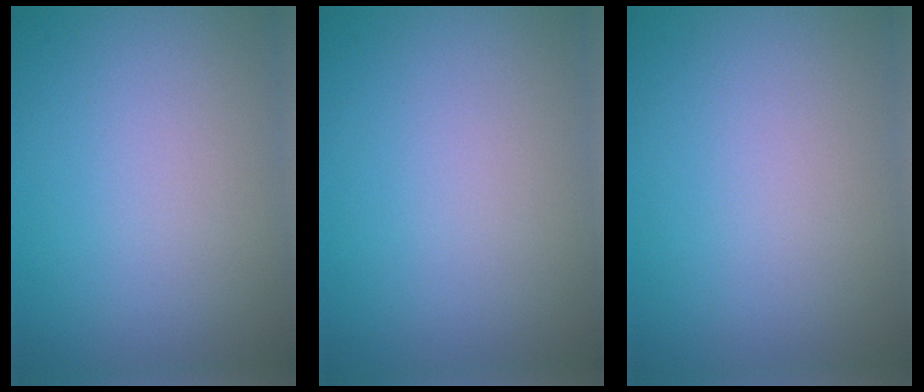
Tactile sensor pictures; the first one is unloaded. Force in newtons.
{"total": 0.0}
{"total": 0.0}